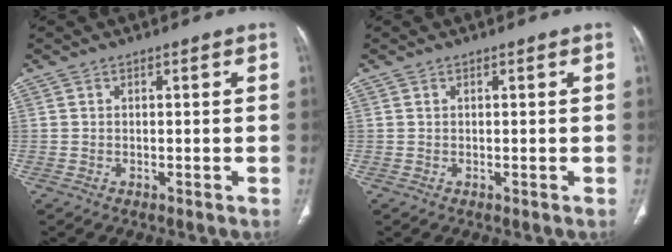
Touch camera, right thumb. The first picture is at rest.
{"total": 0.0}